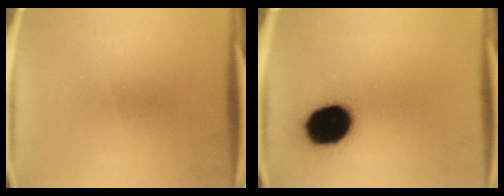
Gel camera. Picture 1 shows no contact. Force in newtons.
{"total": 17.4}